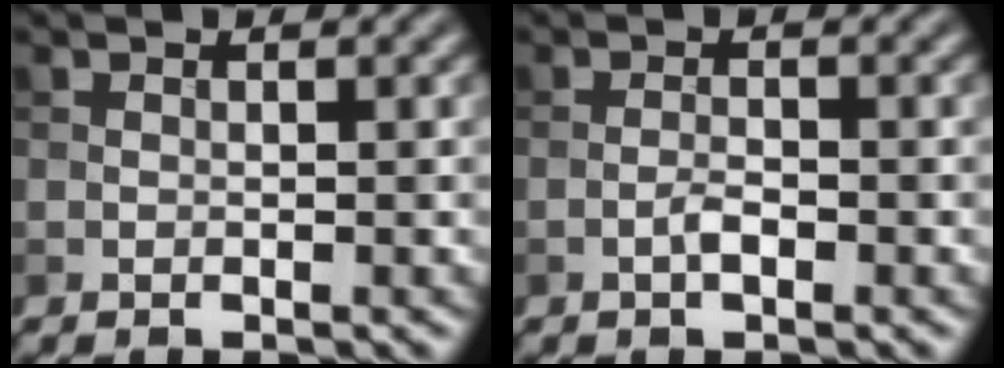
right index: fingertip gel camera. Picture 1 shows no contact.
{"total": 1.2, "force": [-0.6, 0.4, 1.0], "torque": [-0.021, 0.003, -0.014]}